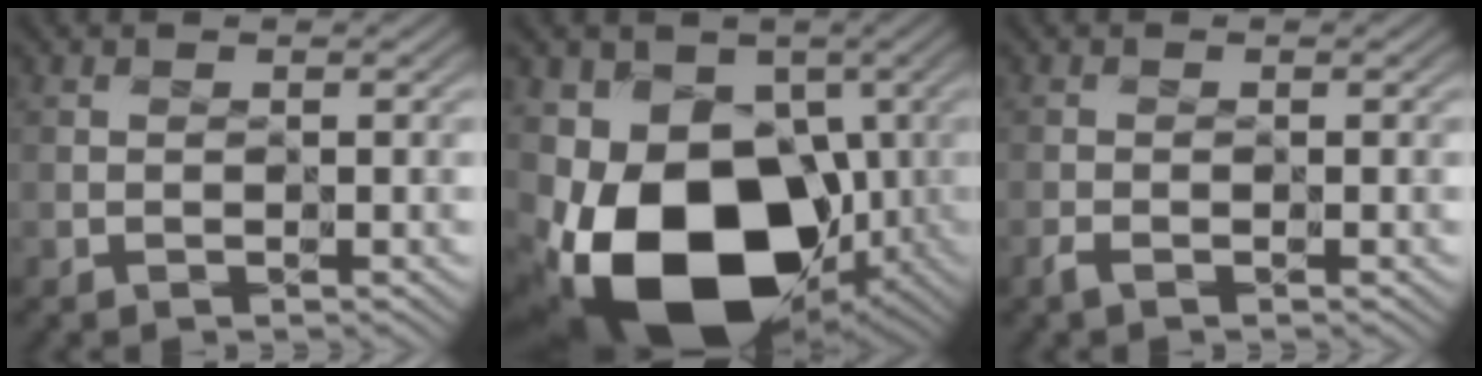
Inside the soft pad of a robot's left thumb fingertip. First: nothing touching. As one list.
[{"total": 16.9, "force": [-5.0, 11.6, 11.2], "torque": [-0.201, -0.031, -0.092]}, {"total": 1.1, "force": [-0.8, 0.2, 0.7], "torque": [-0.019, -0.002, -0.017]}]